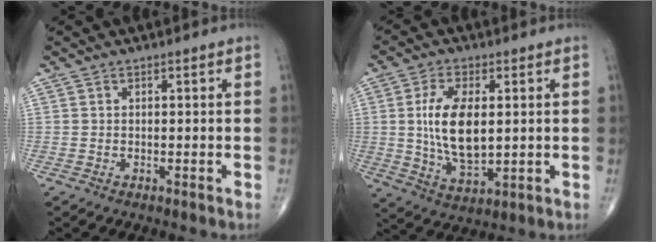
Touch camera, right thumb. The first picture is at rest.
{"total": 12.1, "force": [1.3, 5.9, 10.5], "torque": [-0.196, -0.016, 0.031]}